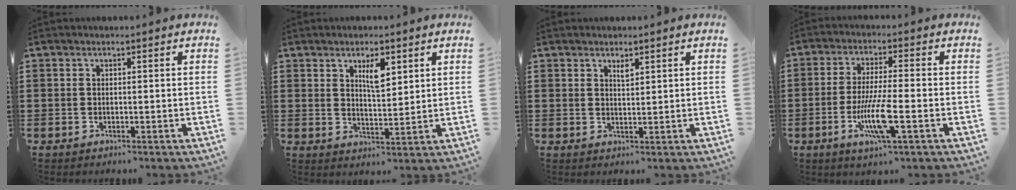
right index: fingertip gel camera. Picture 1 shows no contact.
{"total": 4.3, "force": [2.3, 1.5, 3.3], "torque": [-0.047, -0.004, 0.033]}
{"total": 1.6, "force": [1.2, 0.5, 0.9], "torque": [-0.012, -0.001, 0.018]}
{"total": 8.4, "force": [-2.8, 1.2, 7.8], "torque": [-0.161, -0.017, -0.055]}